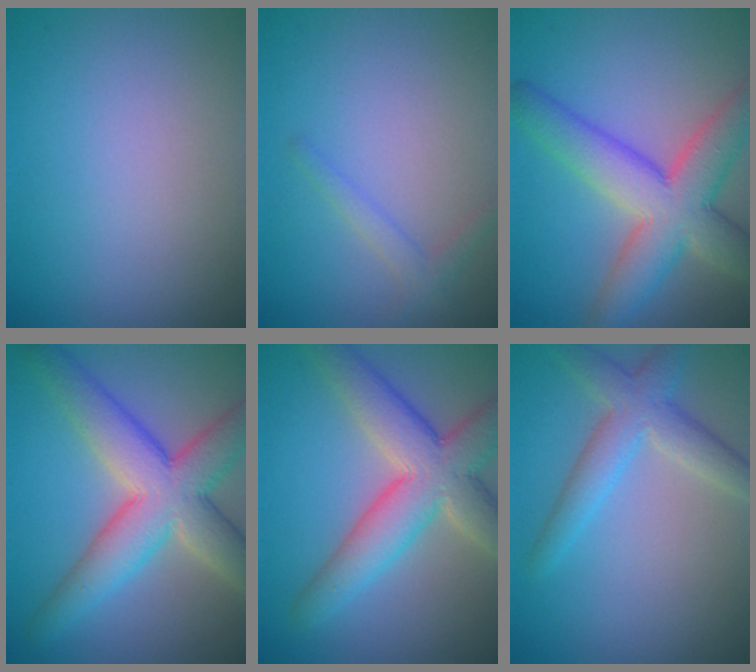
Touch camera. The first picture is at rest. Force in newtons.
{"total": 1.4, "press": 1.4, "slide": 0.1}
{"total": 8.2, "press": 8.1, "slide": 0.4}
{"total": 8.6, "press": 8.6, "slide": 0.4}
{"total": 7.9, "press": 7.8, "slide": 0.7}
{"total": 4.1, "press": 4.1, "slide": 0.2}